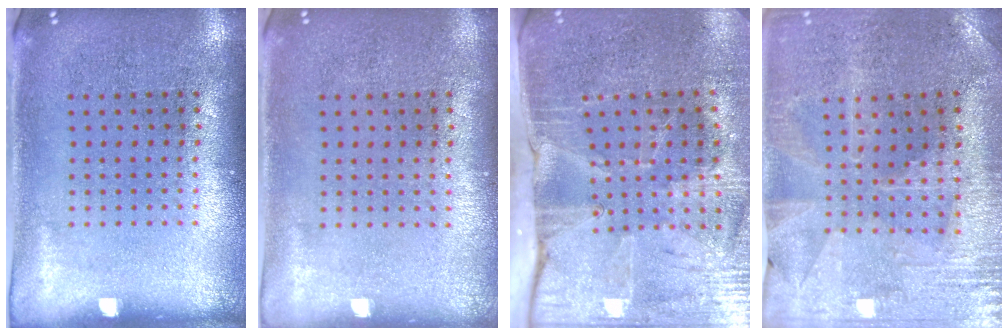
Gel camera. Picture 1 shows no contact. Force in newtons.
{"total": 0.0}
{"total": 4.2, "press": 3.6, "slide": 2.2}
{"total": 1.0, "press": 1.0, "slide": 0.3}